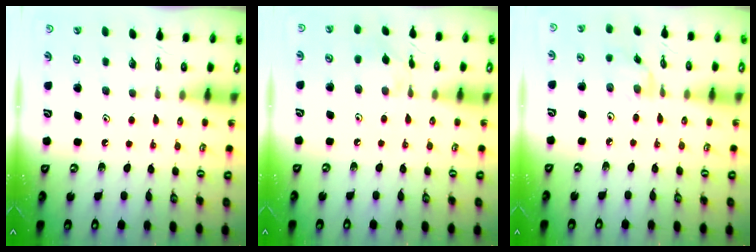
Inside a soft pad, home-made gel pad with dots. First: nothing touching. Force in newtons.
{"total": 3.2, "press": 3.1, "slide": 0.5}
{"total": 1.5, "press": 1.5, "slide": 0.3}